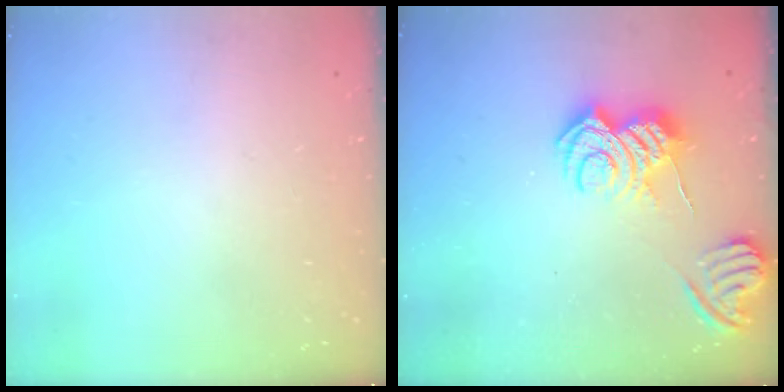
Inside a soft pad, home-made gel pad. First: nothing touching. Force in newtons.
{"total": 8.2, "press": 8.2, "slide": 0.9}